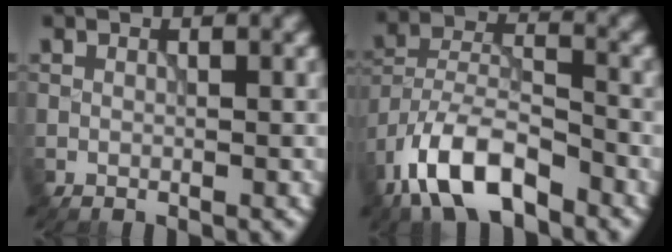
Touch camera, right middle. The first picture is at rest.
{"total": 9.0, "force": [-5.7, 3.8, 5.8], "torque": [-0.100, 0.005, -0.117]}